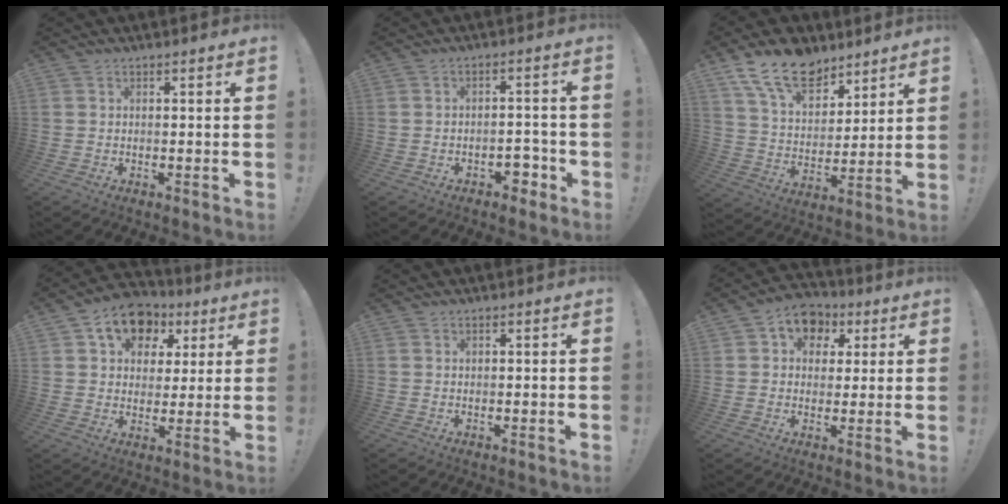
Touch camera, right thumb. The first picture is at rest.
{"total": 4.8, "force": [-2.5, 3.1, 2.7], "torque": [-0.026, 0.009, -0.042]}
{"total": 16.2, "force": [11.4, 8.8, 7.5], "torque": [-0.128, -0.071, 0.211]}
{"total": 13.0, "force": [6.1, 9.6, 6.3], "torque": [-0.093, -0.023, 0.115]}
{"total": 0.0}
{"total": 8.9, "force": [2.8, 7.6, 3.8], "torque": [-0.041, -0.008, 0.056]}